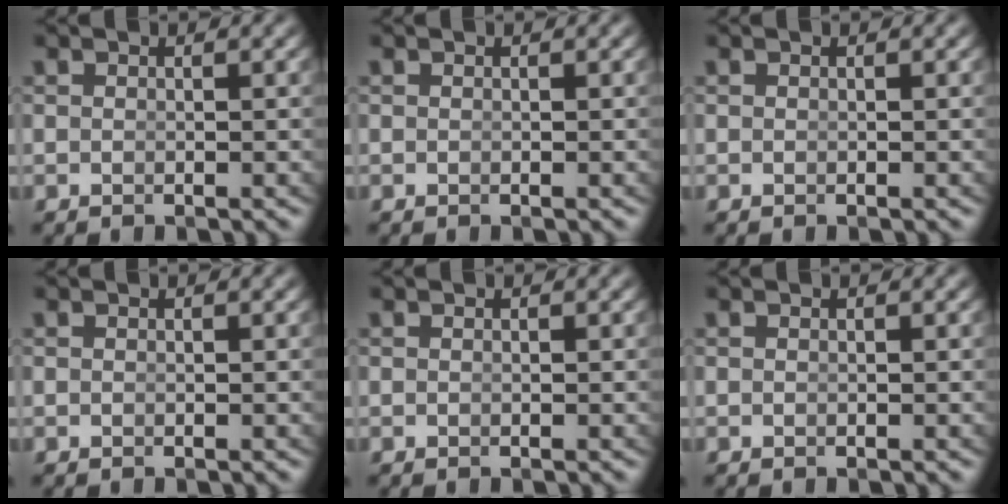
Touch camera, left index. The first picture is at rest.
{"total": 0.0}
{"total": 0.0}
{"total": 0.0}
{"total": 0.0}
{"total": 0.0}